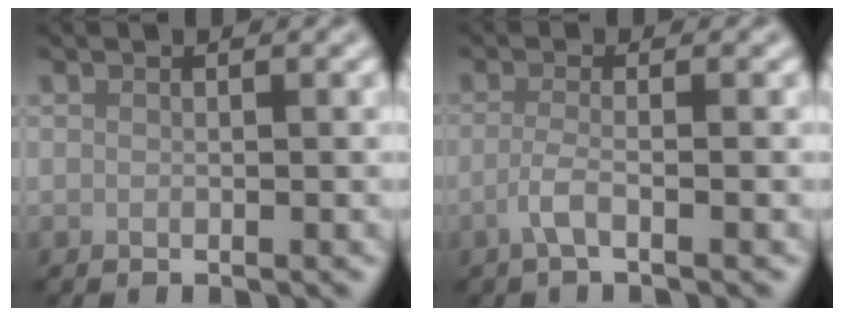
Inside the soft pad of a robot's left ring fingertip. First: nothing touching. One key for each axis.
{"total": 2.2, "fx": -1.0, "fy": 0.6, "fz": 1.9, "tx": -0.037, "ty": -0.003, "tz": -0.030}